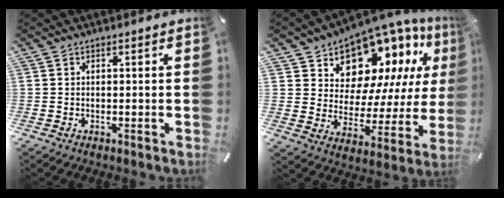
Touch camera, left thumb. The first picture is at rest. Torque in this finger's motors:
{"motor_torque": [2.51, 2.50, 1.43, -1.34, 0.33]}